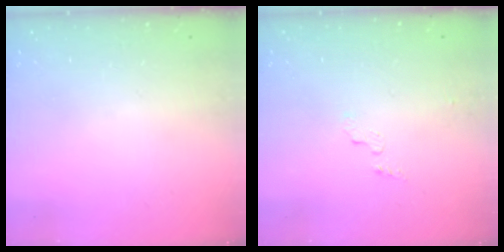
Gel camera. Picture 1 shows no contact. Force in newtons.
{"total": 3.3, "press": 3.3, "slide": 0.3}